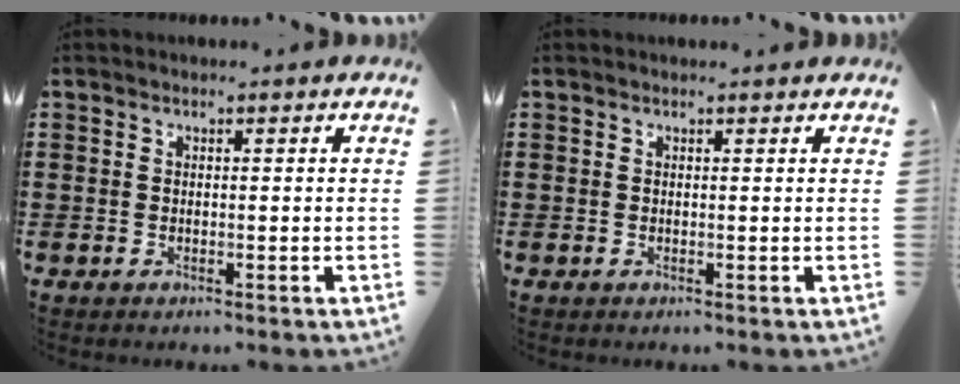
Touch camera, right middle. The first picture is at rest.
{"total": 0.0}